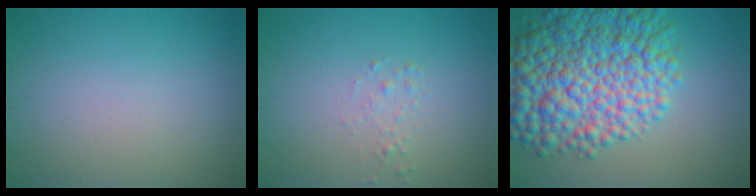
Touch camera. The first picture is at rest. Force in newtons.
{"total": 0.8, "press": 0.7, "slide": 0.1}
{"total": 12.1, "press": 12.1, "slide": 0.4}